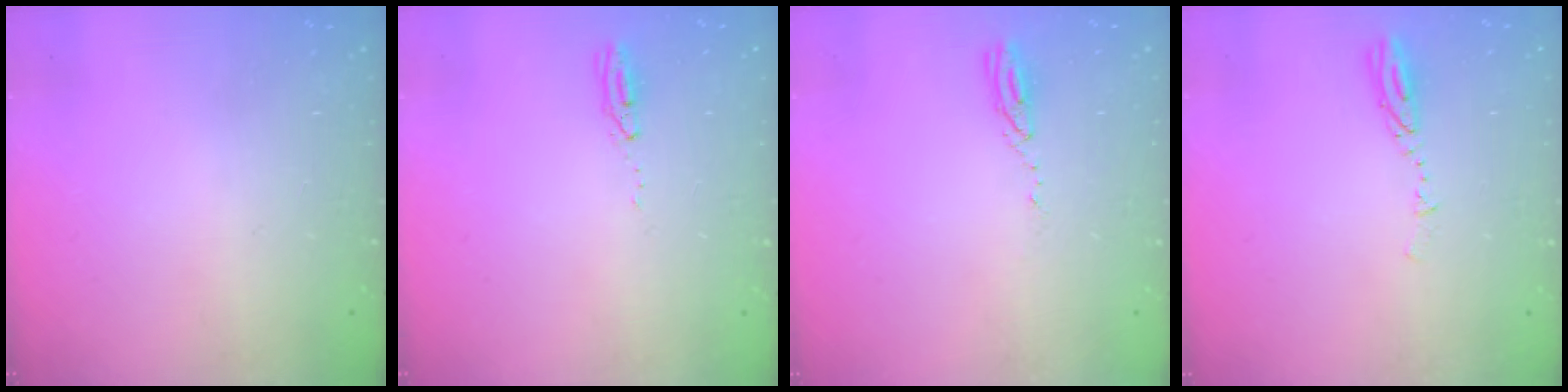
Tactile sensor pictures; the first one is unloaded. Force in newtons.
{"total": 3.7, "press": 3.5, "slide": 1.3}
{"total": 3.6, "press": 3.6, "slide": 0.2}
{"total": 3.5, "press": 3.4, "slide": 0.3}